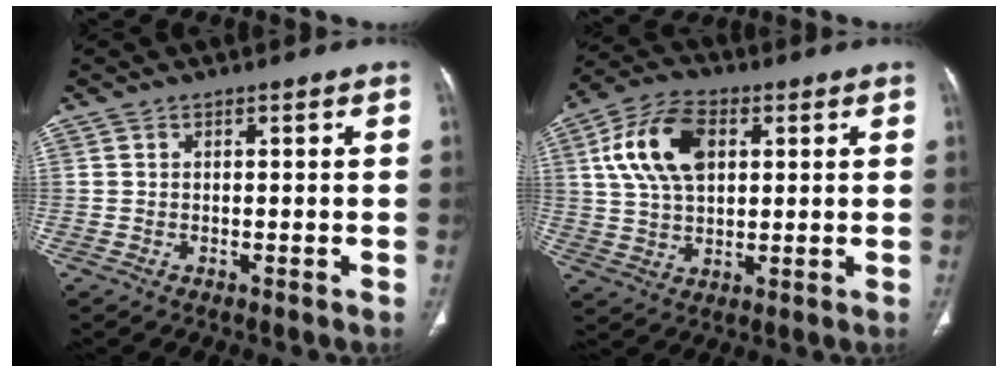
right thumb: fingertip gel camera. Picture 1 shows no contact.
{"total": 13.4, "force": [3.7, 8.2, 10.0], "torque": [-0.182, 0.007, 0.067]}